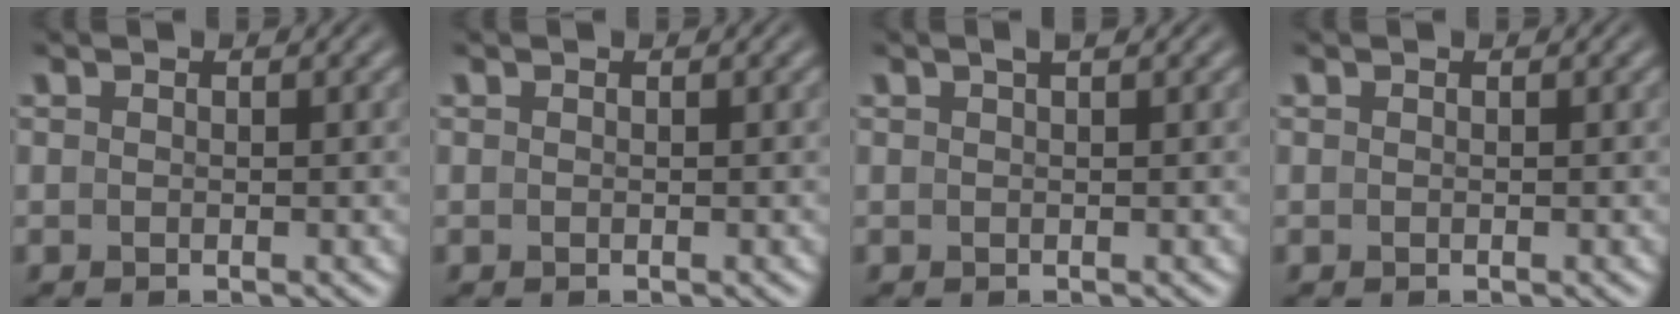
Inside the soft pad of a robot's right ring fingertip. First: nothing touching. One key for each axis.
{"total": 0.0}
{"total": 0.8, "fx": 0.6, "fy": -0.4, "fz": 0.5, "tx": -0.003, "ty": 0.007, "tz": 0.010}
{"total": 0.0}